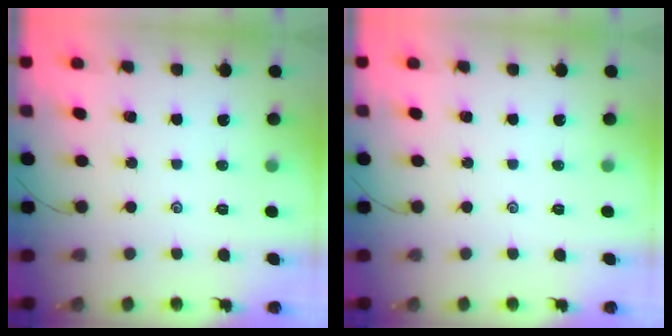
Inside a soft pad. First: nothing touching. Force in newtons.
{"total": 0.0}